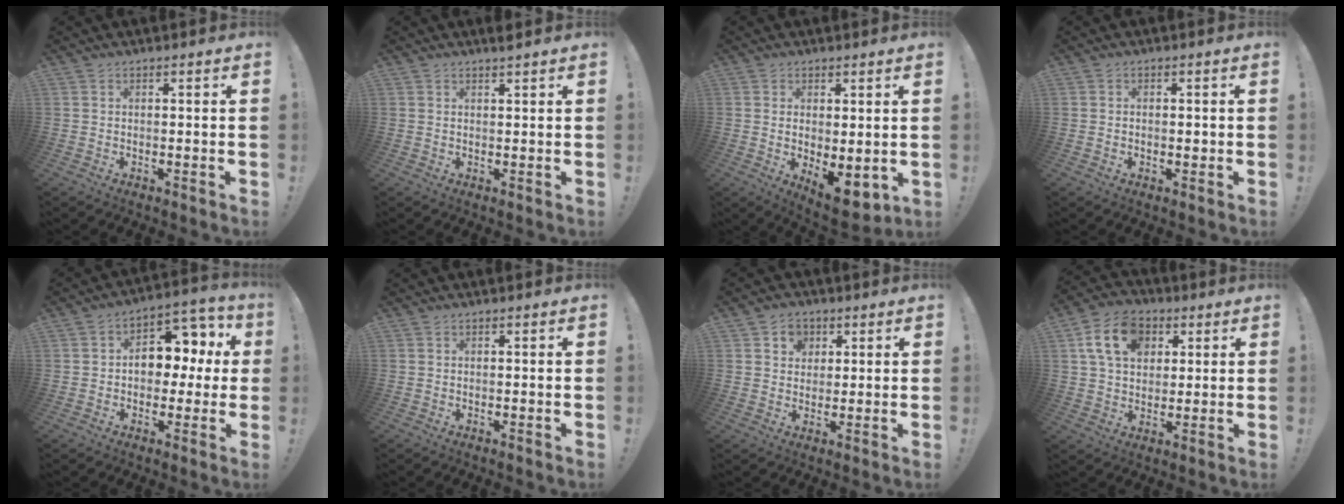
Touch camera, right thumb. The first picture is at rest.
{"total": 1.6, "force": [1.4, -0.2, 0.8], "torque": [-0.006, -0.010, 0.022]}
{"total": 6.7, "force": [-0.8, 3.5, 5.6], "torque": [-0.056, -0.009, -0.003]}
{"total": 1.1, "force": [-0.3, 0.8, 0.6], "torque": [-0.006, 0.003, -0.007]}
{"total": 10.4, "force": [0.6, 8.0, 6.7], "torque": [-0.089, 0.003, 0.016]}
{"total": 0.0}
{"total": 5.4, "force": [2.0, 4.9, 1.3], "torque": [-0.013, -0.008, 0.037]}
{"total": 14.3, "force": [5.2, 10.5, 8.1], "torque": [-0.126, -0.004, 0.102]}